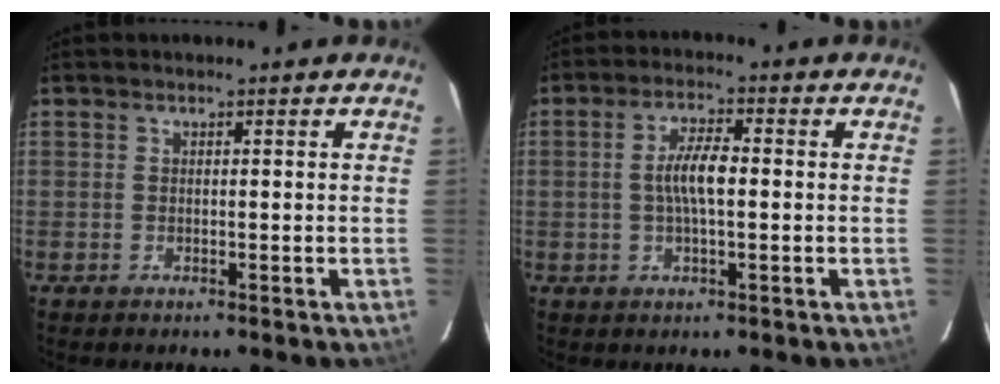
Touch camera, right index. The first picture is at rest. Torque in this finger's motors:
{"motor_torque": [0.65, -0.30, 0.54, 0.13]}